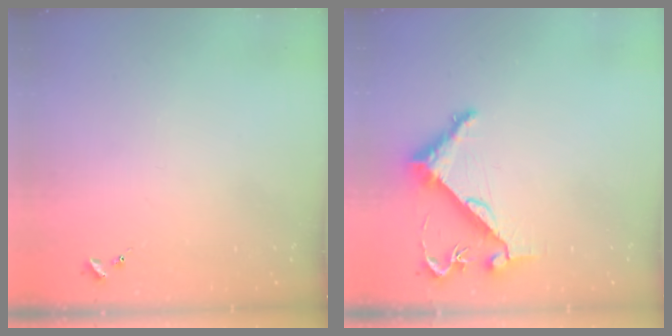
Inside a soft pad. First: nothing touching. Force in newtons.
{"total": 6.3, "press": 6.3, "slide": 0.6}